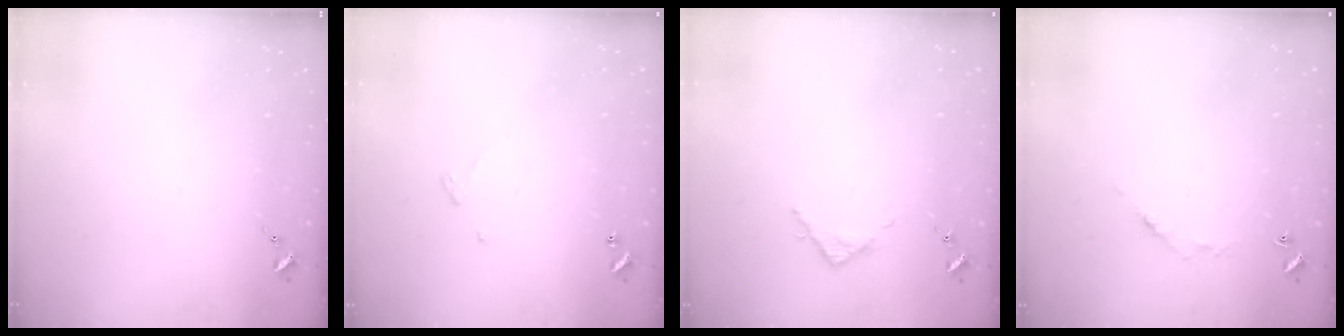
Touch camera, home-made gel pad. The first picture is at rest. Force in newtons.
{"total": 2.6, "press": 2.6, "slide": 0.2}
{"total": 2.8, "press": 2.8, "slide": 0.4}
{"total": 4.1, "press": 4.1, "slide": 0.3}